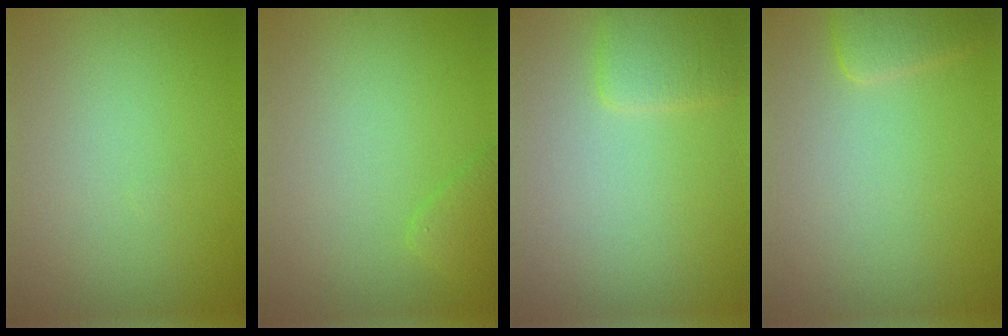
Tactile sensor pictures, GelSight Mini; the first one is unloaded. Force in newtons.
{"total": 1.6, "press": 1.6, "slide": 0.2}
{"total": 2.4, "press": 2.3, "slide": 0.2}
{"total": 2.4, "press": 2.4, "slide": 0.2}